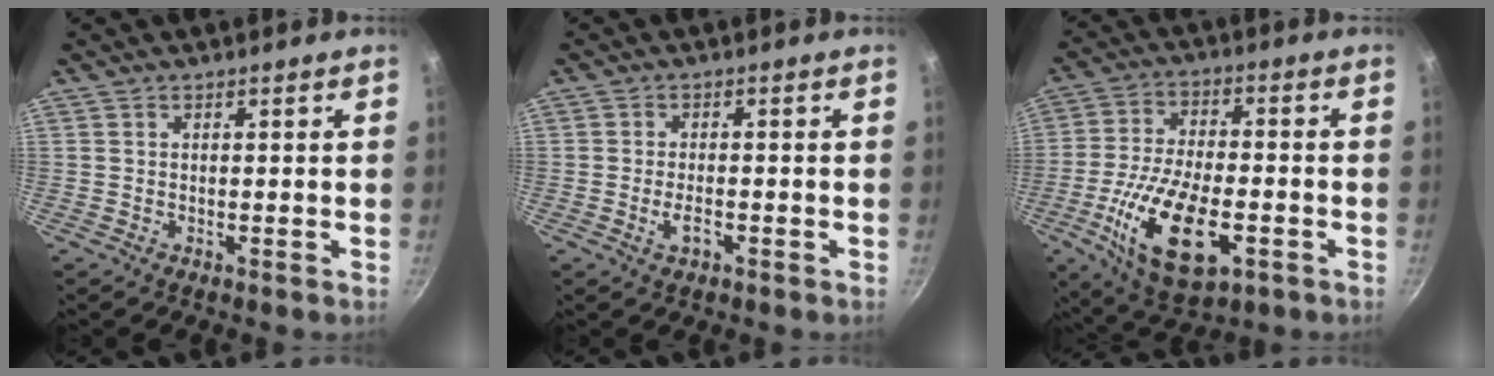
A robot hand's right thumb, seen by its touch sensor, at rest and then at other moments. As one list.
[{"total": 3.1, "force": [-1.3, 1.5, 2.4], "torque": [-0.043, 0.009, -0.024]}, {"total": 18.0, "force": [-5.9, 8.6, 14.6], "torque": [-0.266, 0.012, -0.101]}]